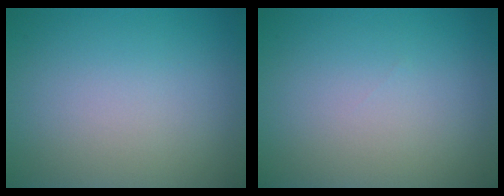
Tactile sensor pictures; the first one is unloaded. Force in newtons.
{"total": 0.0}